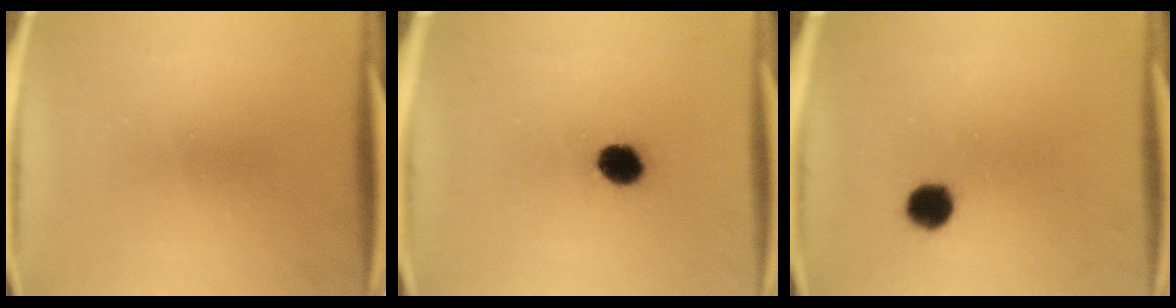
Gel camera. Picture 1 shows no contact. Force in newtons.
{"total": 6.0}
{"total": 5.3}